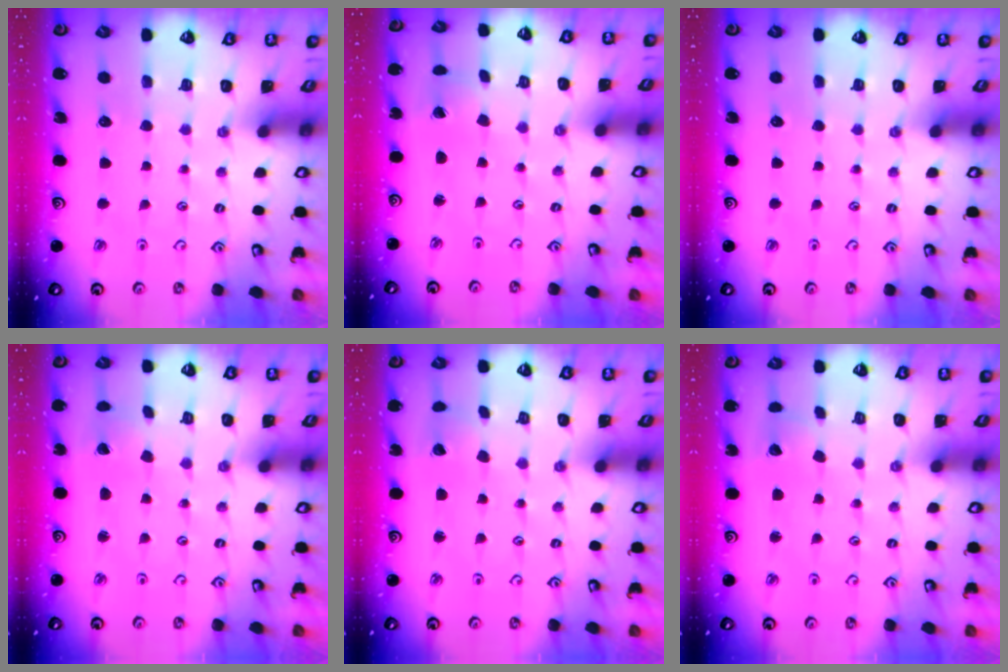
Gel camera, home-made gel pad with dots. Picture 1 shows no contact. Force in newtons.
{"total": 1.6, "press": 1.5, "slide": 0.1}
{"total": 0.0}
{"total": 0.8, "press": 0.8, "slide": 0.0}
{"total": 2.1, "press": 2.1, "slide": 0.3}
{"total": 2.6, "press": 2.6, "slide": 0.4}